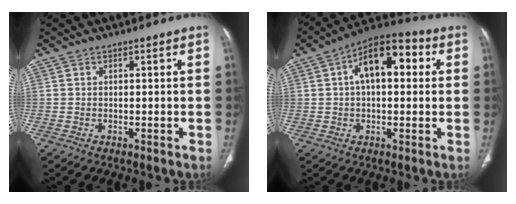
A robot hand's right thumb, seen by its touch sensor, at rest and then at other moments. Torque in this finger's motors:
{"motor_torque": [1.22, 3.78, 1.31, 0.09, 0.13]}